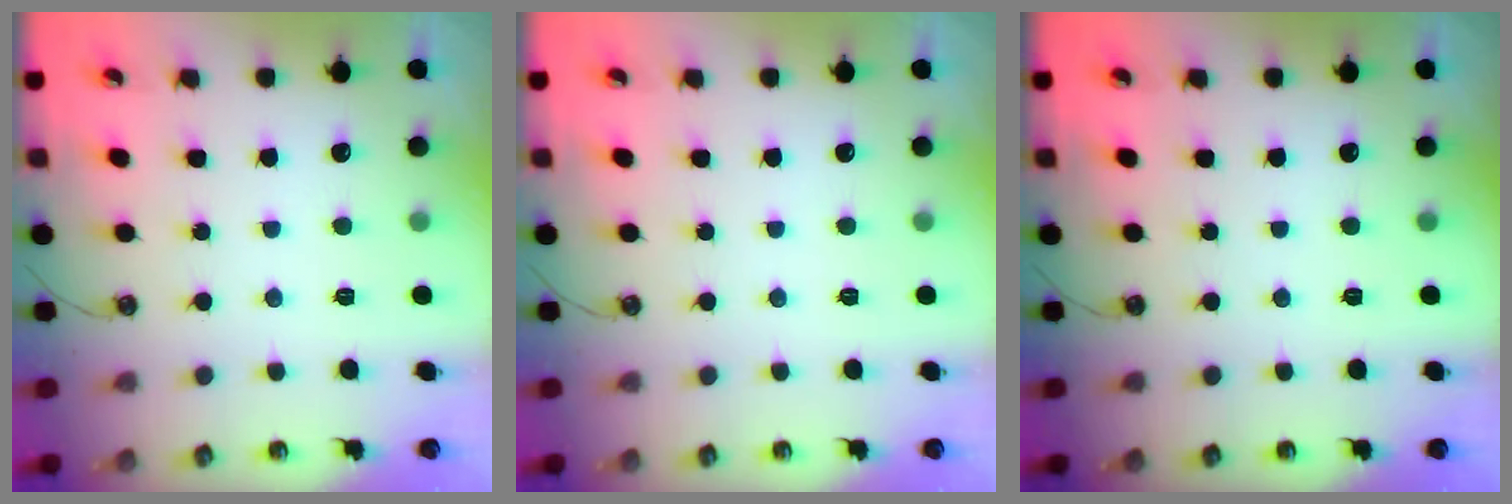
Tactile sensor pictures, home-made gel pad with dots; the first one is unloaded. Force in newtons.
{"total": 0.0}
{"total": 0.0}